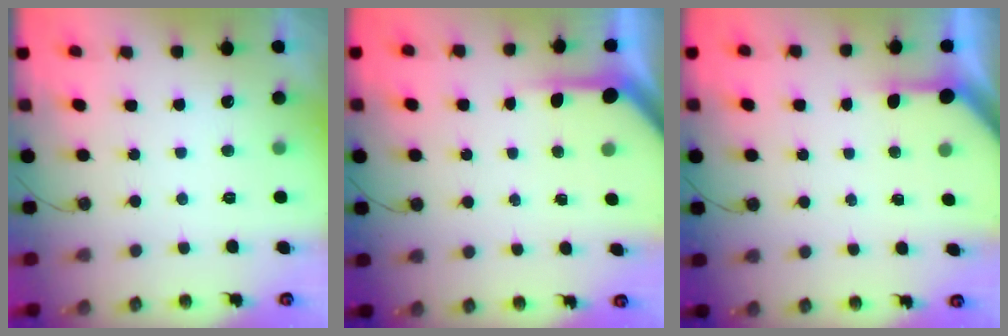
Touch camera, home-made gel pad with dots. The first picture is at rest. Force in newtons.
{"total": 5.1, "press": 5.1, "slide": 0.1}
{"total": 3.6, "press": 3.6, "slide": 0.2}